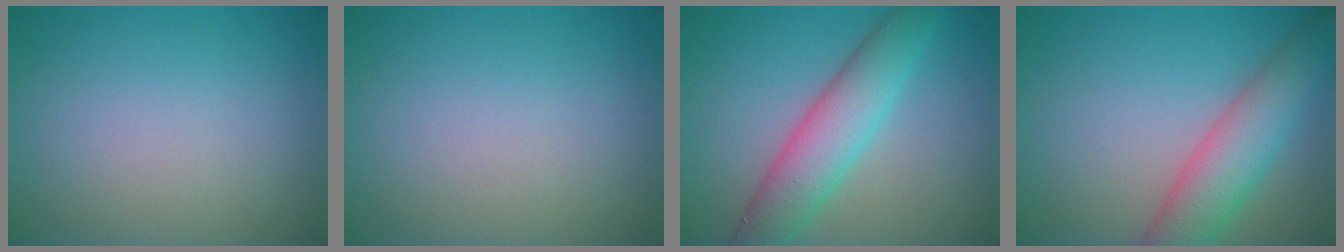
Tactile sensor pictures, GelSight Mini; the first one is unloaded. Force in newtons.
{"total": 0.0}
{"total": 5.9, "press": 5.9, "slide": 0.0}
{"total": 6.1, "press": 6.1, "slide": 0.3}